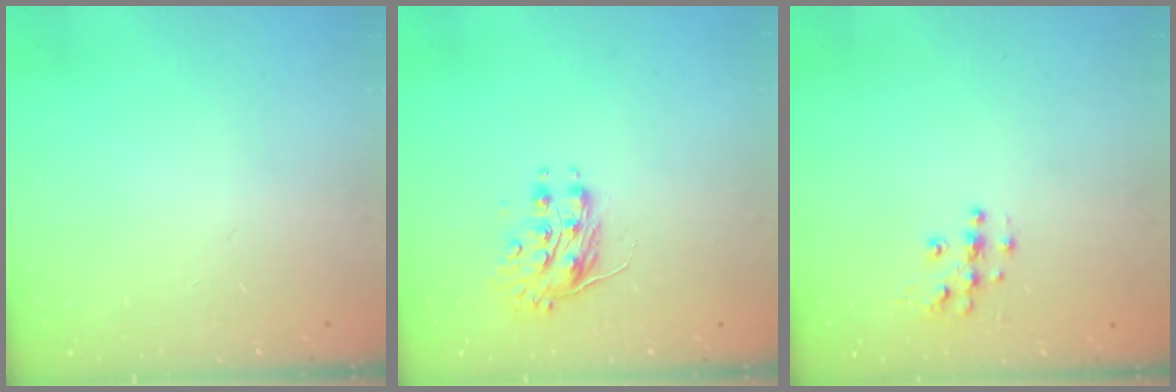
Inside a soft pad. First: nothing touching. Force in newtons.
{"total": 8.0, "press": 8.0, "slide": 0.4}
{"total": 6.3, "press": 6.3, "slide": 0.3}